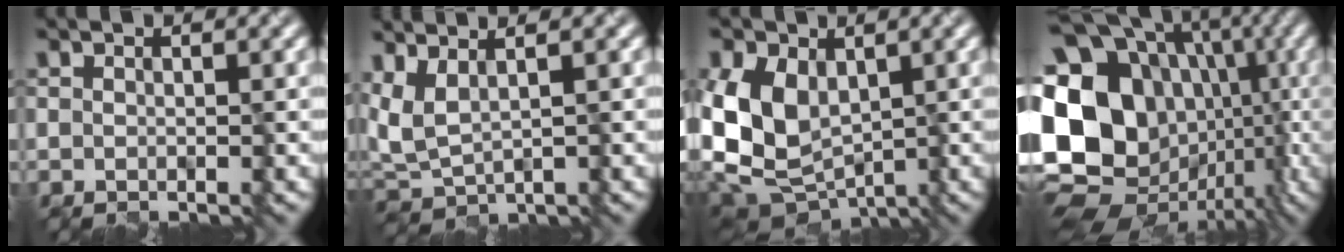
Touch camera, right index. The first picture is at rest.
{"total": 3.4, "force": [0.8, 1.2, 3.1], "torque": [-0.077, 0.001, 0.016]}
{"total": 7.9, "force": [-0.2, 5.7, 5.6], "torque": [-0.109, -0.016, -0.016]}
{"total": 21.8, "force": [-1.8, 18.2, 11.8], "torque": [-0.213, 0.024, -0.057]}